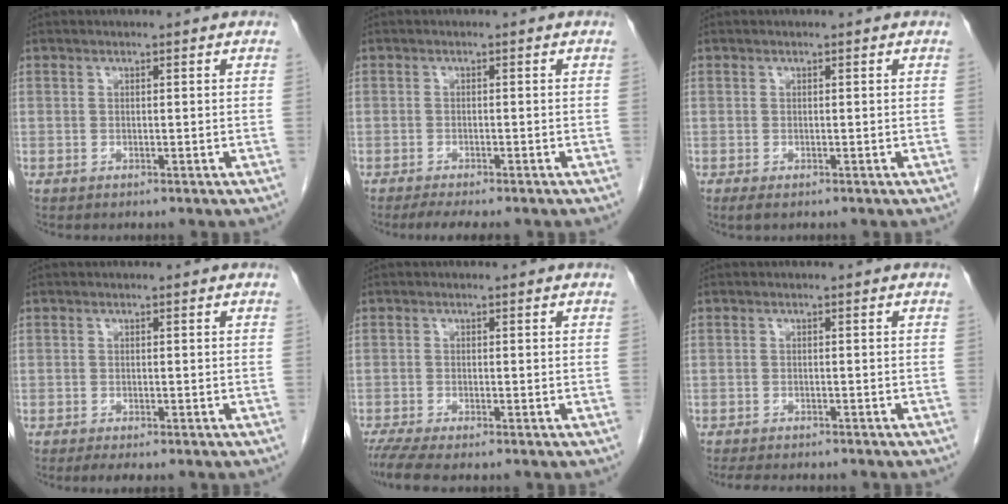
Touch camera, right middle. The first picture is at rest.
{"total": 4.4, "force": [-3.7, 0.8, 2.4], "torque": [-0.033, -0.009, -0.053]}
{"total": 1.1, "force": [-0.8, 0.3, 0.7], "torque": [-0.010, -0.002, -0.010]}
{"total": 4.4, "force": [-3.7, 0.9, 2.2], "torque": [-0.031, -0.009, -0.053]}
{"total": 4.3, "force": [-3.6, 0.1, 2.4], "torque": [-0.042, -0.012, -0.064]}
{"total": 7.7, "force": [-6.7, 1.8, 3.3], "torque": [-0.044, -0.005, -0.091]}